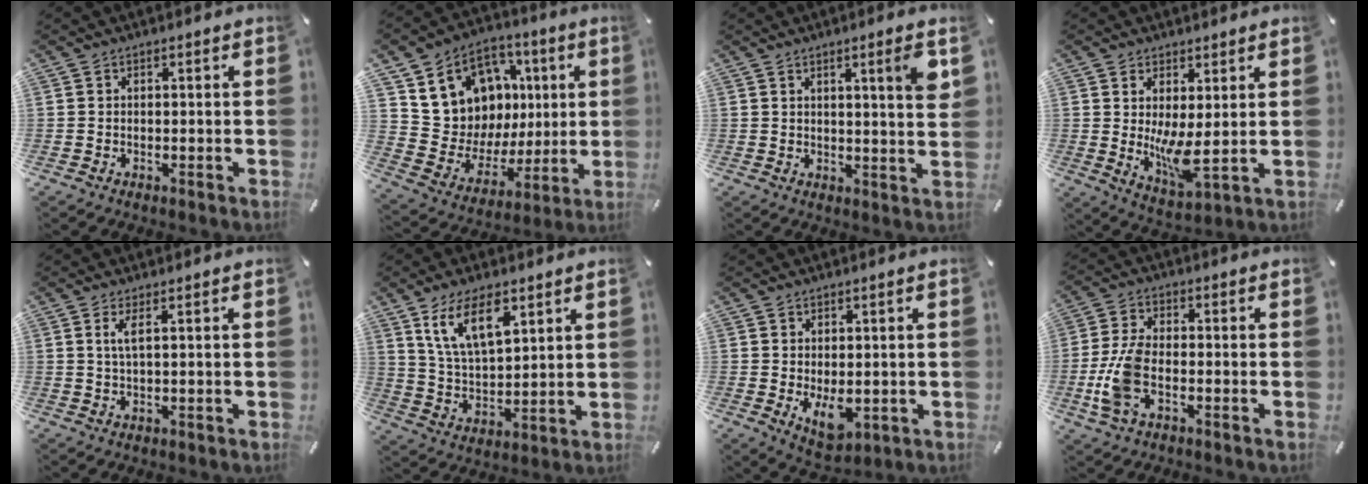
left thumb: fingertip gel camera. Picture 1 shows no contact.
{"total": 12.7, "force": [4.4, 11.6, 2.5], "torque": [-0.044, -0.042, 0.097]}
{"total": 5.8, "force": [2.9, 0.0, 5.1], "torque": [-0.077, -0.014, 0.040]}
{"total": 8.3, "force": [1.6, 3.3, 7.4], "torque": [-0.128, -0.034, 0.032]}
{"total": 3.3, "force": [1.1, 0.4, 3.1], "torque": [-0.065, -0.001, 0.016]}
{"total": 11.9, "force": [7.2, 5.4, 7.8], "torque": [-0.168, -0.022, 0.129]}
{"total": 6.3, "force": [-0.5, 4.1, 4.7], "torque": [-0.080, -0.010, -0.012]}
{"total": 8.7, "force": [-2.4, 4.4, 7.1], "torque": [-0.161, -0.007, -0.044]}